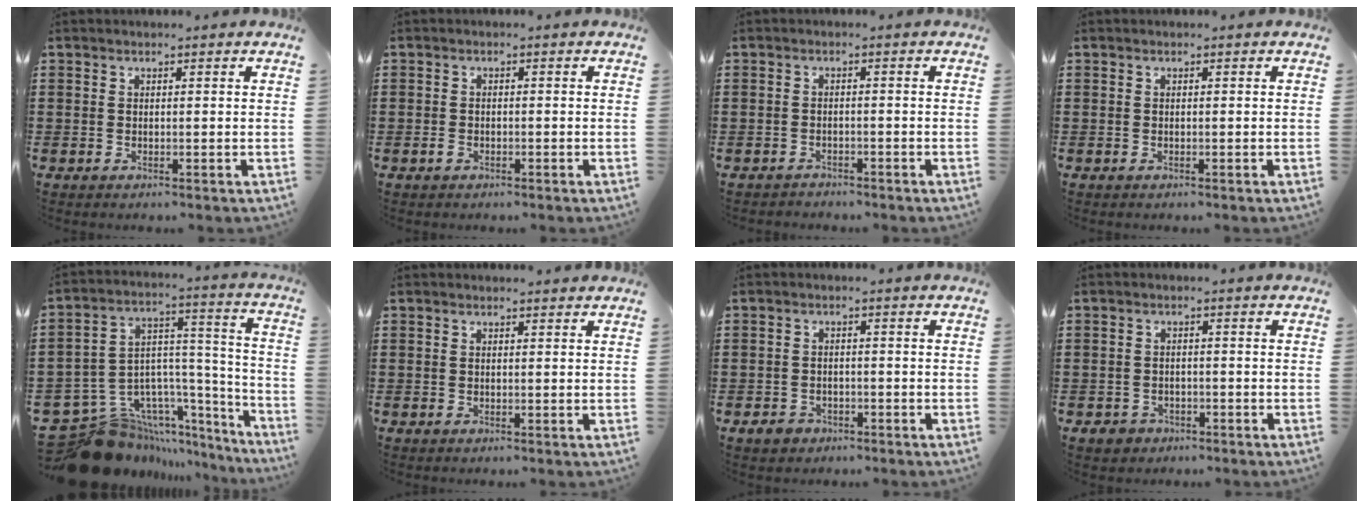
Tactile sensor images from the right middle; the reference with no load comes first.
{"total": 1.1, "force": [-0.7, 0.8, 0.5], "torque": [-0.018, -0.005, -0.016]}
{"total": 1.5, "force": [-1.4, 0.5, -0.4], "torque": [0.003, 0.003, -0.032]}
{"total": 0.0}
{"total": 12.7, "force": [-9.4, 7.7, 3.7], "torque": [-0.102, 0.009, -0.167]}
{"total": 0.6, "force": [0.5, 0.1, 0.0], "torque": [-0.003, -0.001, 0.011]}
{"total": 2.0, "force": [-1.4, 1.4, 0.4], "torque": [-0.013, 0.001, -0.030]}
{"total": 1.7, "force": [-1.1, 1.3, 0.1], "torque": [-0.007, 0.000, -0.026]}